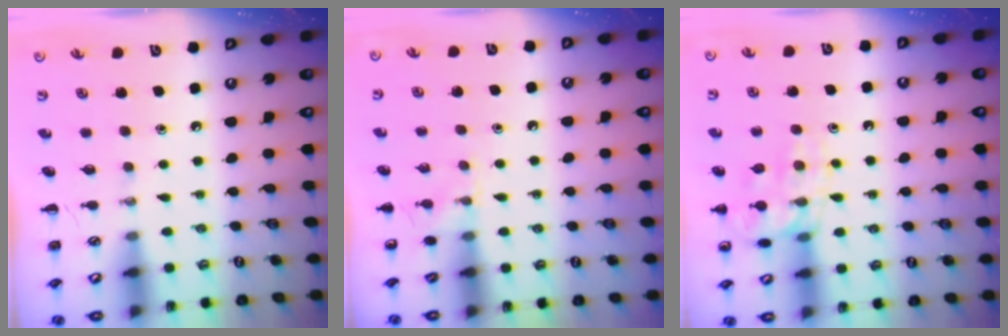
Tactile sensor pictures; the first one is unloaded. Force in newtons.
{"total": 6.8, "press": 6.3, "slide": 2.4}
{"total": 14.2, "press": 14.2, "slide": 1.1}